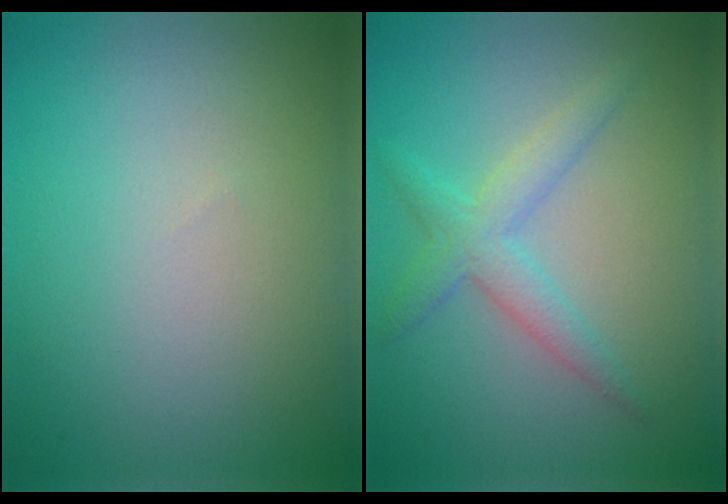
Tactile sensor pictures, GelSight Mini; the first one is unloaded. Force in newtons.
{"total": 3.0, "press": 3.0, "slide": 0.1}